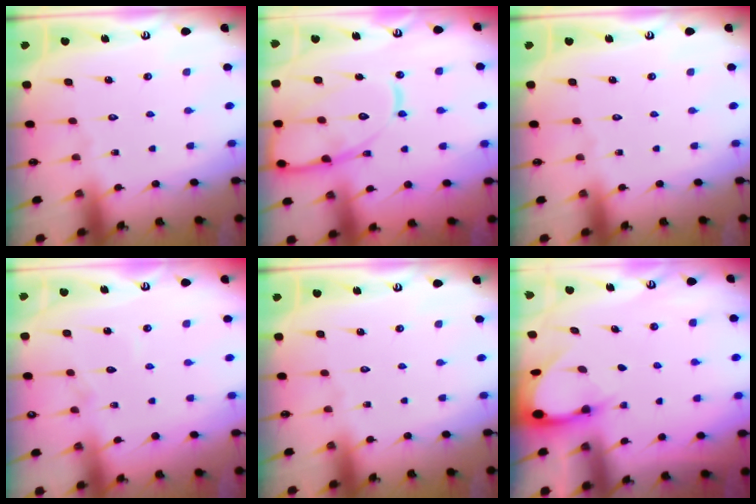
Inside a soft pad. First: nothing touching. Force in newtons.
{"total": 16.4, "press": 16.3, "slide": 1.8}
{"total": 0.0}
{"total": 6.1, "press": 6.1, "slide": 0.6}
{"total": 0.0}
{"total": 3.1, "press": 3.1, "slide": 0.2}